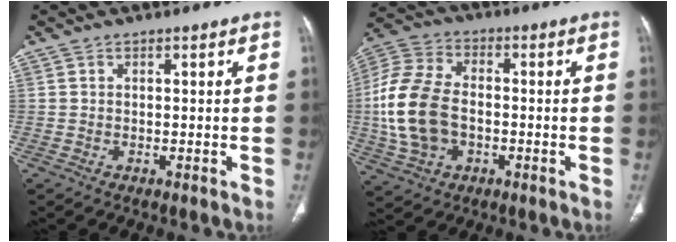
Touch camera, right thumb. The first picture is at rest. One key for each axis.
{"total": 16.0, "fx": -1.8, "fy": 10.8, "fz": 11.8, "tx": -0.248, "ty": 0.019, "tz": -0.030}